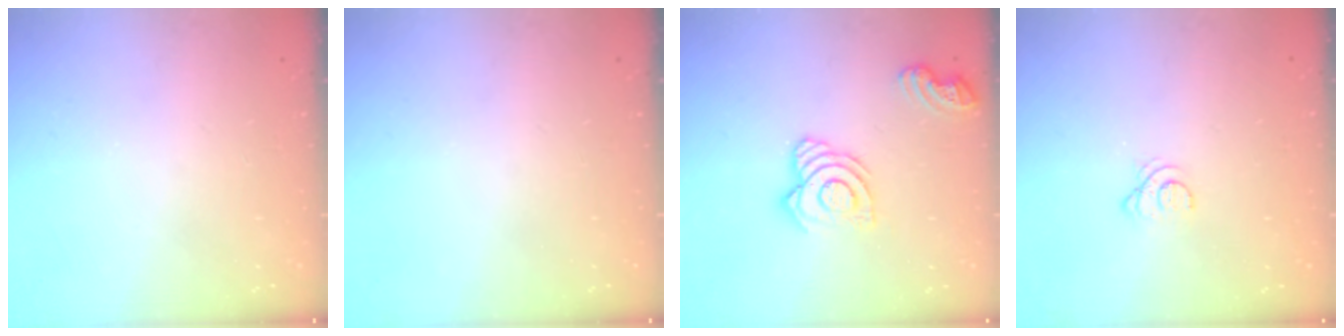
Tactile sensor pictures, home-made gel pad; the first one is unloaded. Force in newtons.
{"total": 0.0}
{"total": 12.6, "press": 12.5, "slide": 1.4}
{"total": 2.5, "press": 2.5, "slide": 0.3}